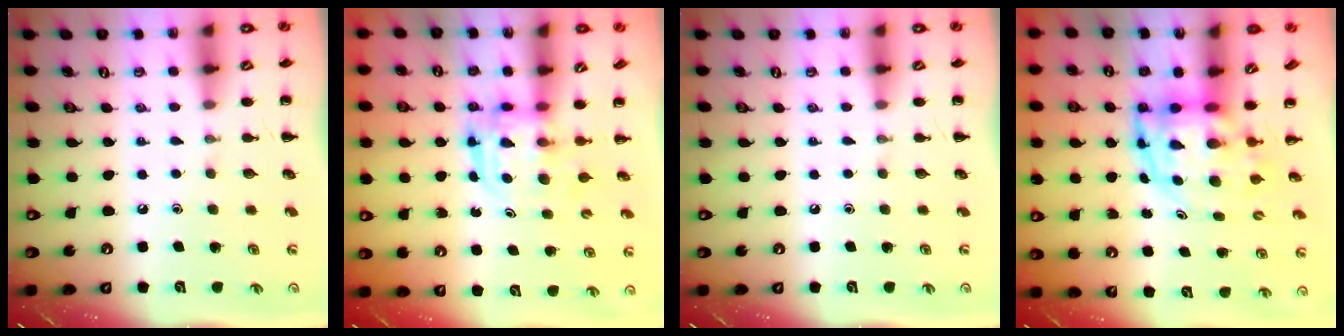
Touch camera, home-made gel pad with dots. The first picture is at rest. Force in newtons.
{"total": 3.1, "press": 3.1, "slide": 0.3}
{"total": 0.0}
{"total": 6.2, "press": 6.0, "slide": 1.4}